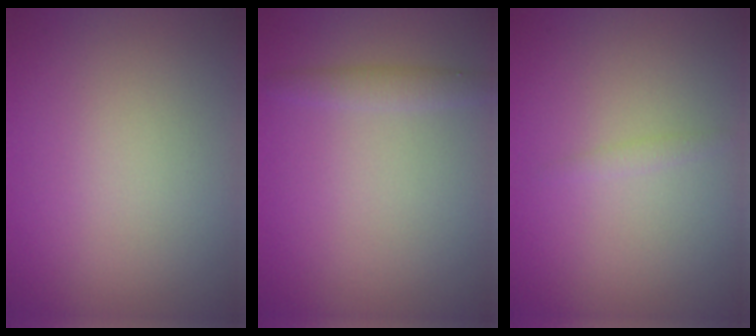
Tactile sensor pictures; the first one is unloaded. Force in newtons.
{"total": 1.5, "press": 1.5, "slide": 0.0}
{"total": 0.6, "press": 0.6, "slide": 0.0}